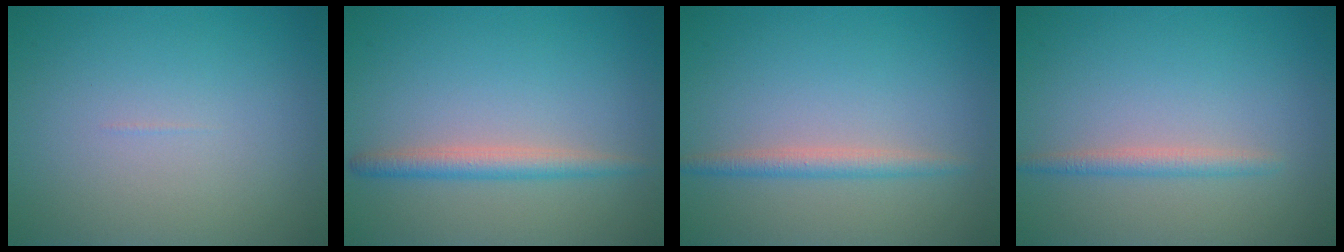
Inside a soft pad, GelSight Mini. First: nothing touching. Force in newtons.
{"total": 2.3, "press": 2.3, "slide": 0.1}
{"total": 1.8, "press": 1.8, "slide": 0.1}
{"total": 1.5, "press": 1.5, "slide": 0.0}